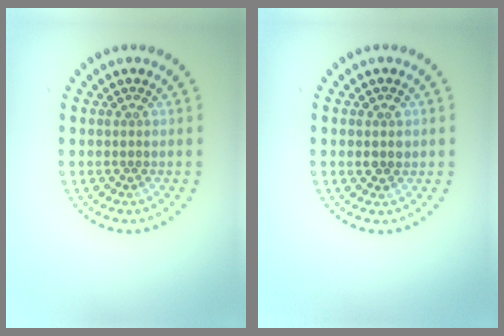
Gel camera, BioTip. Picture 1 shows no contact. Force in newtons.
{"total": 1.4, "press": 1.4, "slide": 0.4}